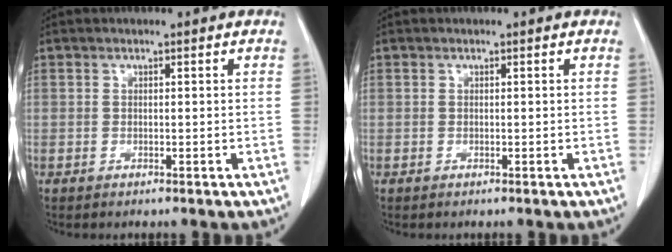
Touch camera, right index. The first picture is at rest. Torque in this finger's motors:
{"motor_torque": [0.01, 0.00, 0.00, 0.00]}